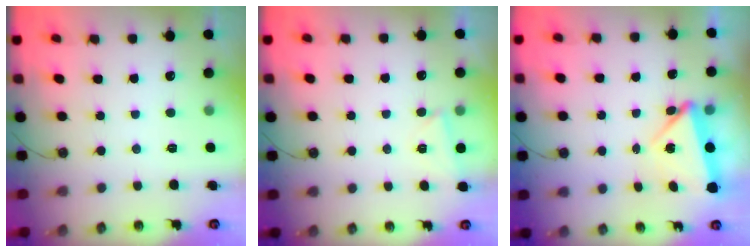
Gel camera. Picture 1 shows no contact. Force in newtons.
{"total": 2.6, "press": 2.5, "slide": 0.3}
{"total": 10.9, "press": 5.3, "slide": 9.5}